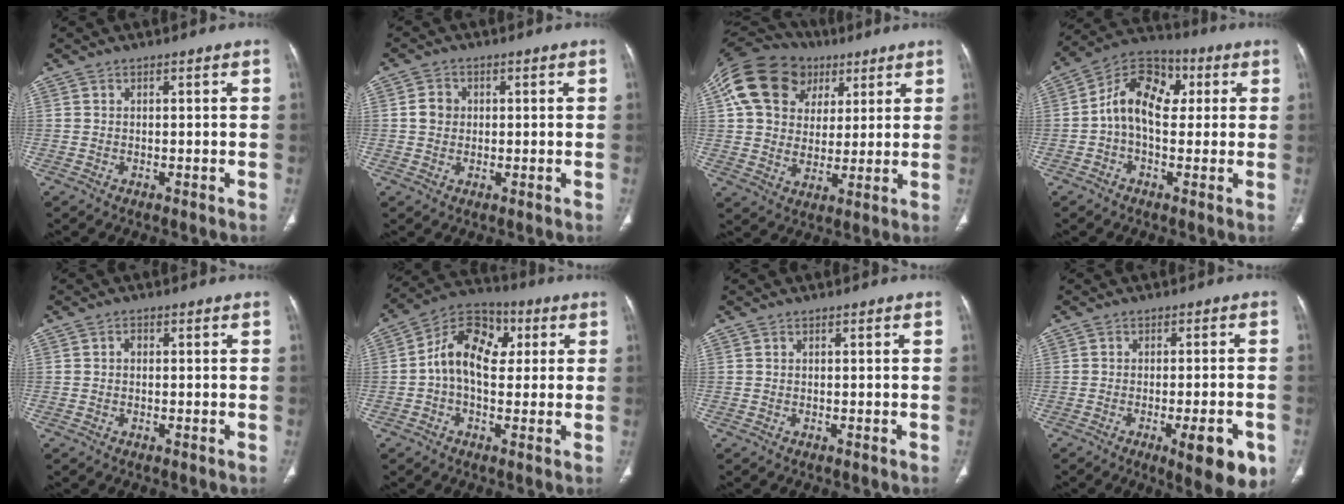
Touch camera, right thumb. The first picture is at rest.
{"total": 3.4, "force": [0.3, 3.1, 1.4], "torque": [-0.013, 0.006, 0.002]}
{"total": 20.1, "force": [7.5, 15.4, 10.6], "torque": [-0.191, 0.020, 0.130]}
{"total": 12.2, "force": [1.0, 8.2, 8.9], "torque": [-0.125, 0.032, 0.001]}
{"total": 1.1, "force": [0.0, 0.9, 0.7], "torque": [-0.003, 0.004, -0.006]}
{"total": 12.3, "force": [1.4, 8.3, 9.0], "torque": [-0.127, 0.028, 0.010]}
{"total": 0.0}
{"total": 10.0, "force": [-4.2, 2.6, 8.7], "torque": [-0.104, 0.000, -0.051]}